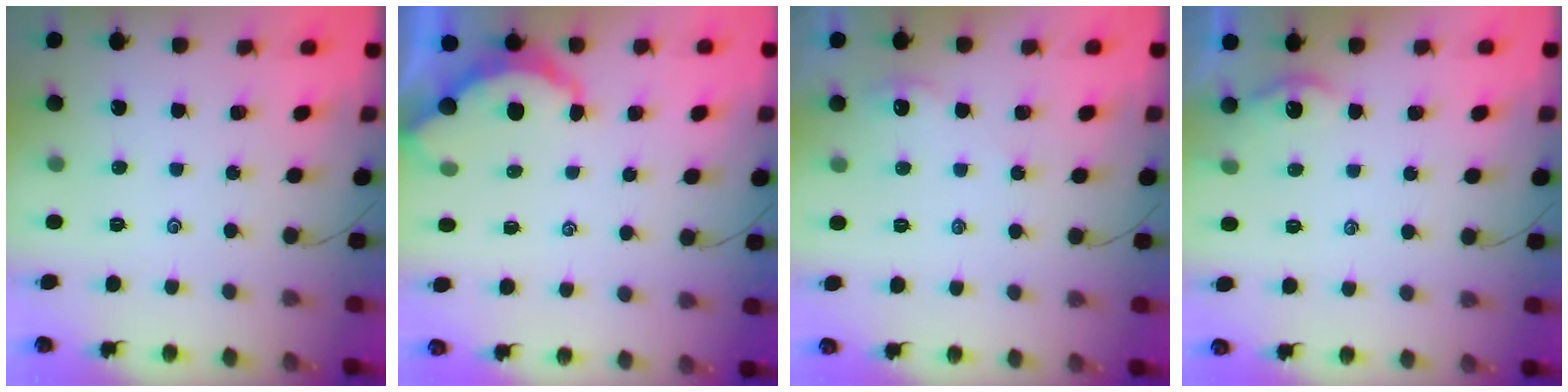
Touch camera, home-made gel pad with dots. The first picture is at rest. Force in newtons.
{"total": 4.2, "press": 4.1, "slide": 0.4}
{"total": 2.6, "press": 2.6, "slide": 0.3}
{"total": 3.0, "press": 3.0, "slide": 0.5}